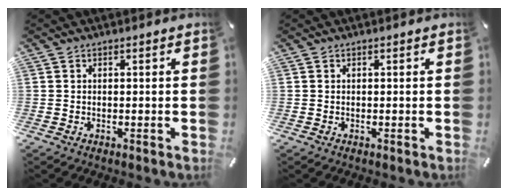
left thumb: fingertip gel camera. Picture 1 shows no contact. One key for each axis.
{"total": 0.0}